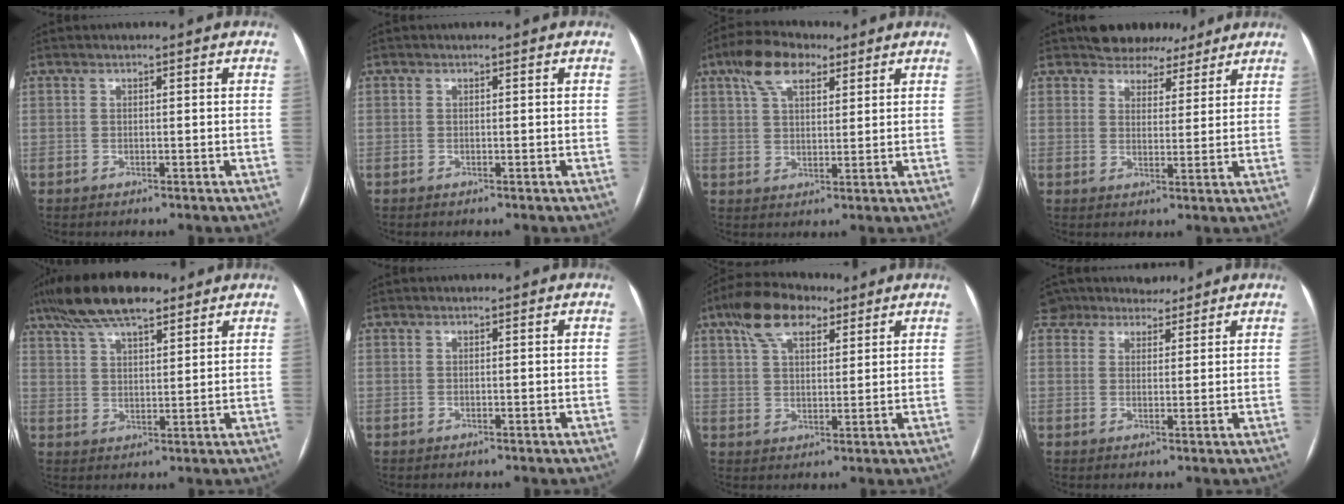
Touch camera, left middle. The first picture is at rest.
{"total": 0.0}
{"total": 8.1, "force": [4.8, 3.8, 5.3], "torque": [-0.108, 0.026, 0.088]}
{"total": 6.3, "force": [5.3, 3.2, 1.0], "torque": [-0.009, 0.006, 0.075]}
{"total": 12.2, "force": [9.0, 3.6, 7.4], "torque": [-0.147, 0.029, 0.160]}
{"total": 0.0}
{"total": 9.3, "force": [5.7, 4.3, 6.0], "torque": [-0.120, 0.028, 0.104]}
{"total": 6.0, "force": [5.3, 2.7, 0.5], "torque": [-0.012, 0.023, 0.090]}